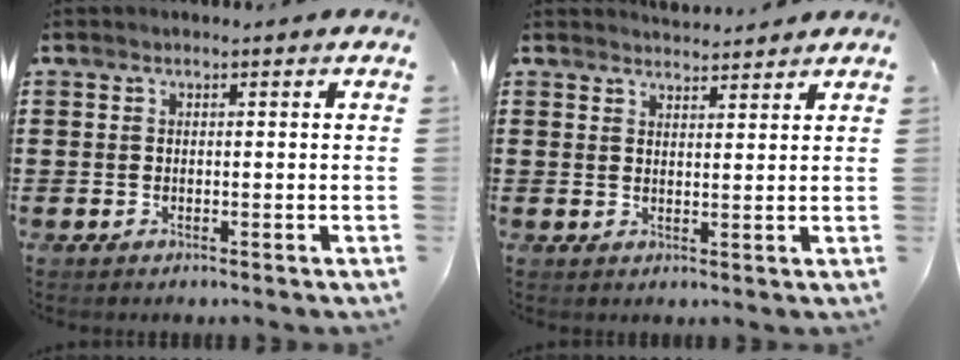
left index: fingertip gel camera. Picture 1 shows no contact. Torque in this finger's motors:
{"motor_torque": [2.14, 0.00, -0.45, -0.21]}